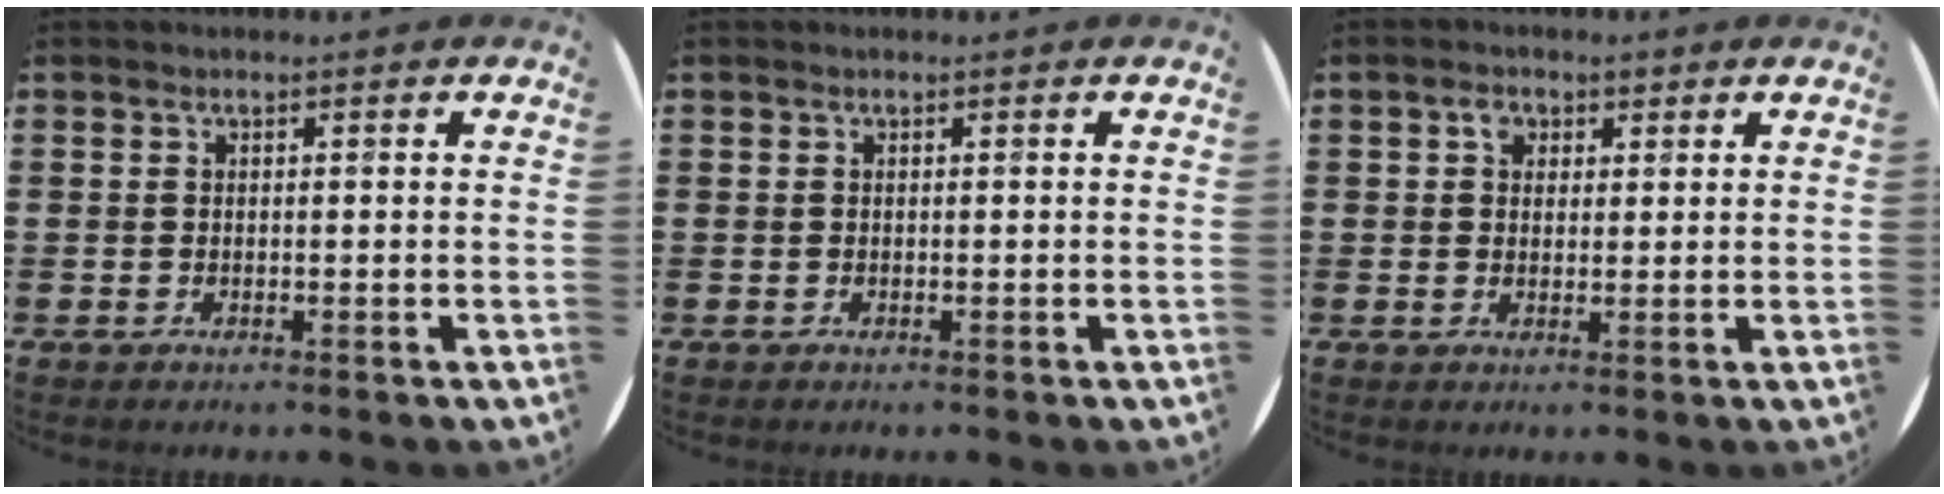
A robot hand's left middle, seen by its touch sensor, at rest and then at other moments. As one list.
[{"total": 0.0}, {"total": 2.2, "force": [1.2, 1.6, 0.9], "torque": [-0.004, 0.000, 0.019]}]